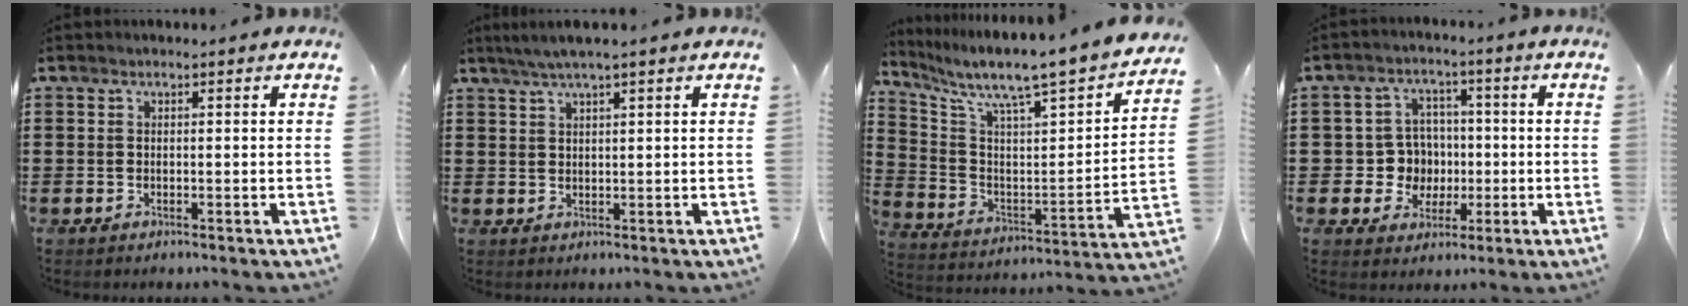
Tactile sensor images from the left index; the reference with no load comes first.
{"total": 2.5, "force": [1.7, -0.2, 1.8], "torque": [-0.035, 0.002, 0.031]}
{"total": 6.1, "force": [5.3, -0.3, 3.0], "torque": [-0.090, -0.061, 0.074]}
{"total": 6.7, "force": [-0.2, 6.5, 1.6], "torque": [-0.049, 0.014, -0.001]}